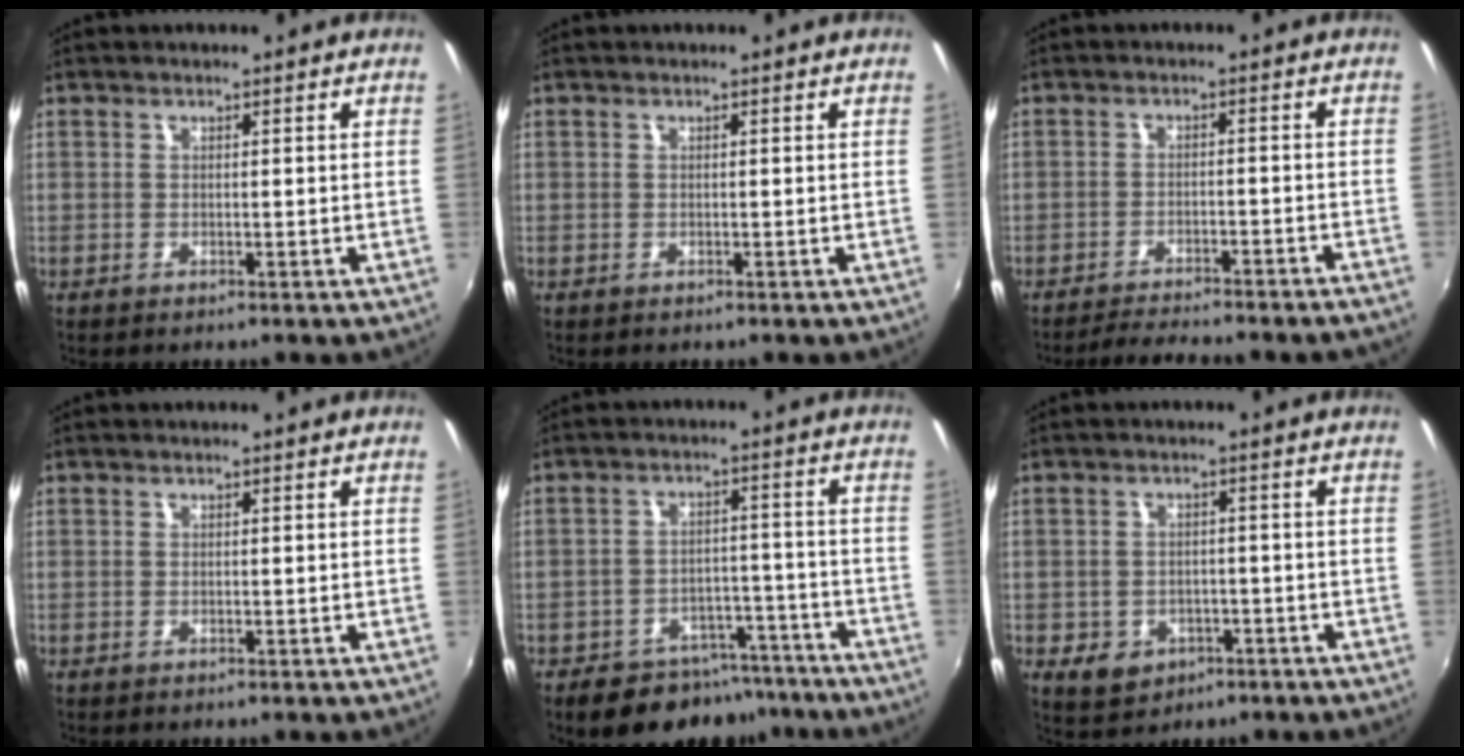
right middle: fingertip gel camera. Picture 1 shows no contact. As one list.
[{"total": 0.0}, {"total": 8.7, "force": [-8.0, 0.1, 3.4], "torque": [-0.077, -0.008, -0.112]}, {"total": 0.0}, {"total": 12.2, "force": [-9.1, 6.8, 4.3], "torque": [-0.091, 0.016, -0.112]}, {"total": 6.3, "force": [-2.8, 5.1, 2.4], "torque": [-0.067, -0.002, -0.030]}]